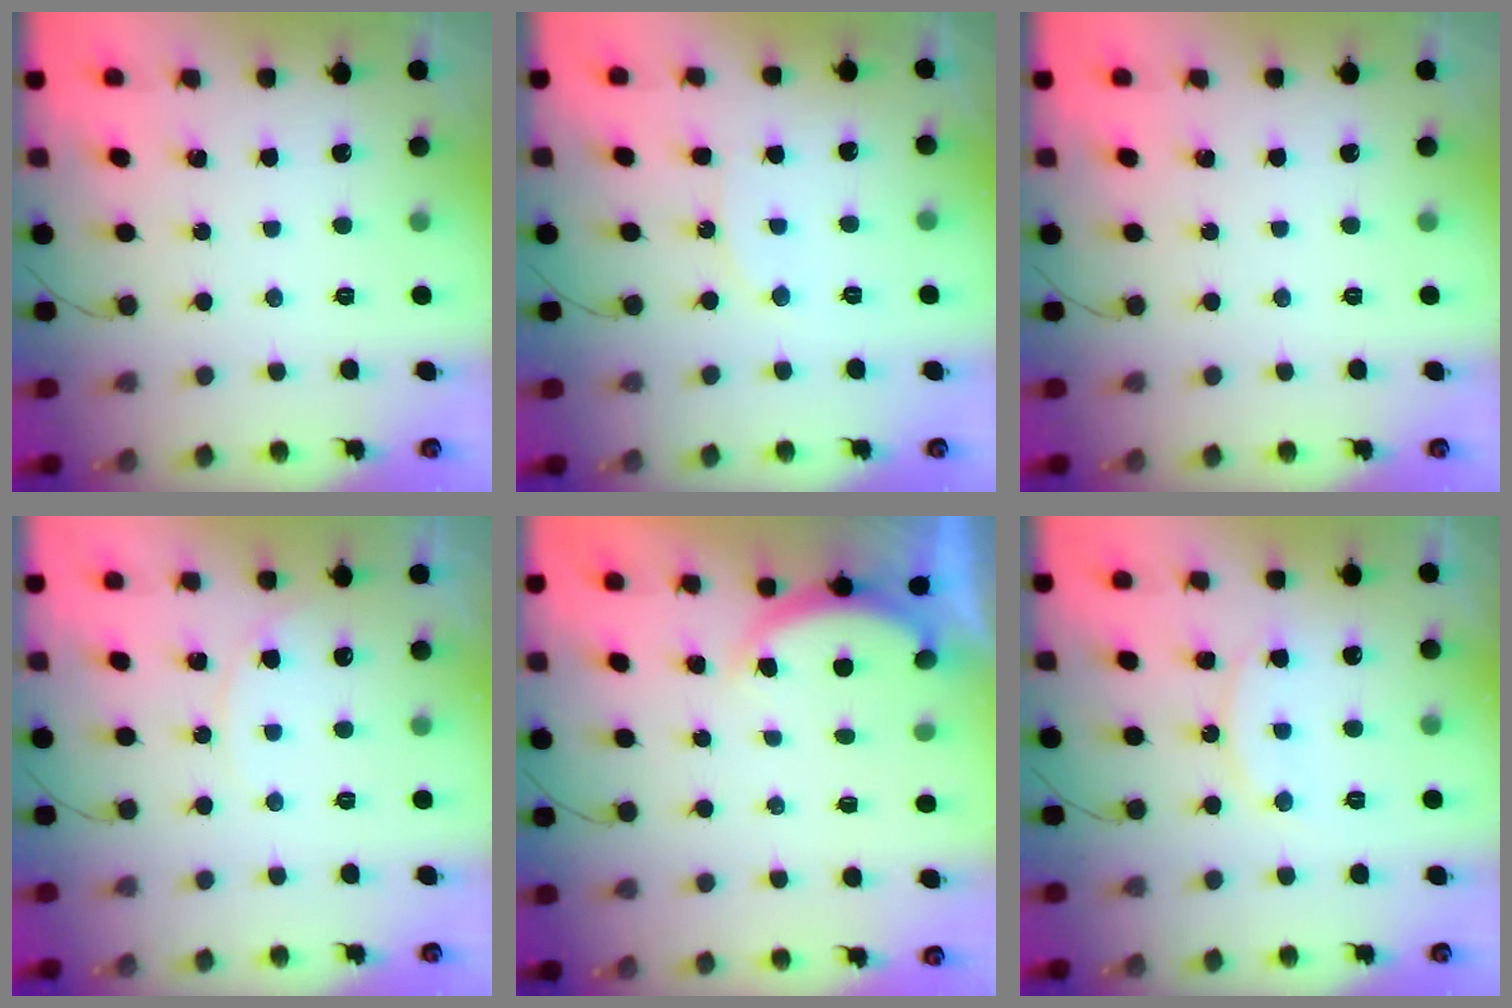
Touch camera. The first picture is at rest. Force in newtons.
{"total": 7.1, "press": 6.8, "slide": 1.9}
{"total": 0.0}
{"total": 4.9, "press": 4.8, "slide": 0.4}
{"total": 3.0, "press": 2.9, "slide": 0.6}
{"total": 10.2, "press": 10.1, "slide": 0.7}